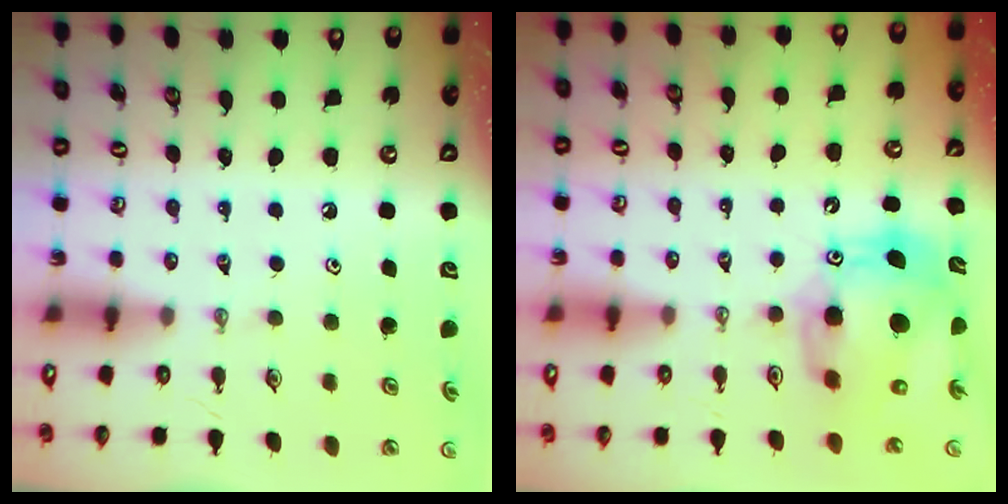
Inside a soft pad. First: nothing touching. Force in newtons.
{"total": 13.9, "press": 13.8, "slide": 1.3}